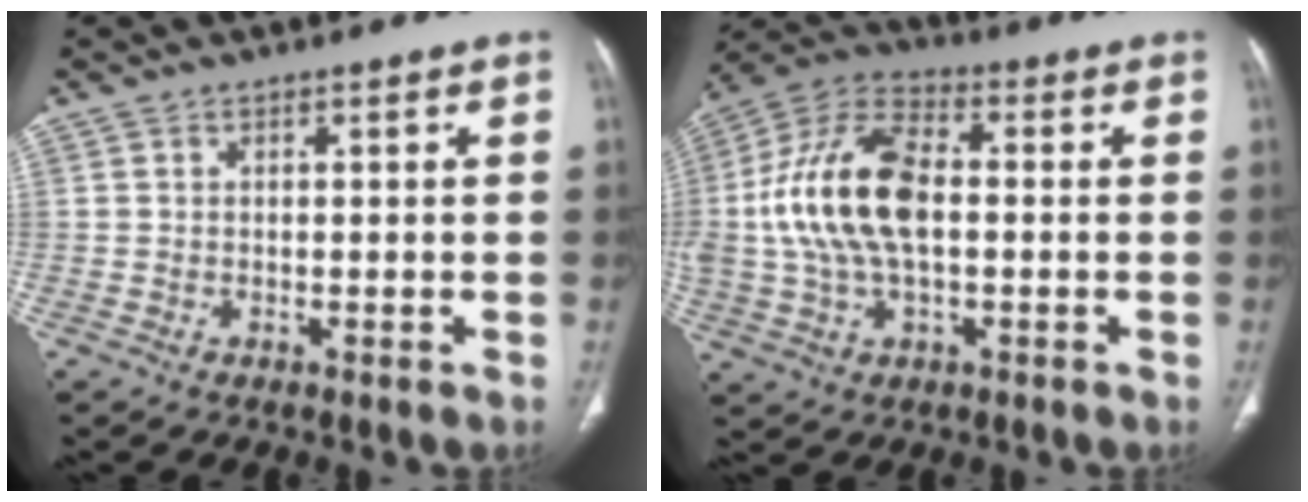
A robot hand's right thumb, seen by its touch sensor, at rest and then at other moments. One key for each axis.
{"total": 17.4, "fx": 0.2, "fy": 9.5, "fz": 14.5, "tx": -0.292, "ty": 0.028, "tz": -0.002}